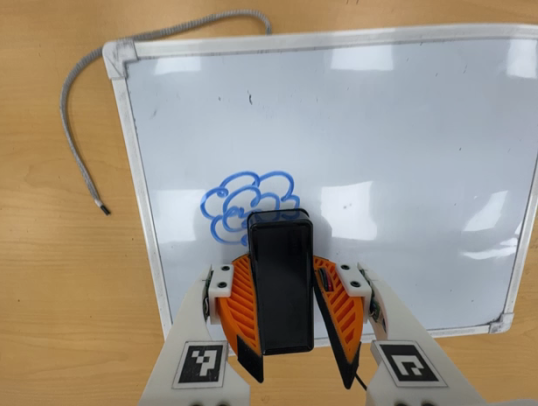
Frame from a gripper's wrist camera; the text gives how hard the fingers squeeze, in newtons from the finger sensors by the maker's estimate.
{"total": 13.2, "left": 14.5, "right": 12.0}